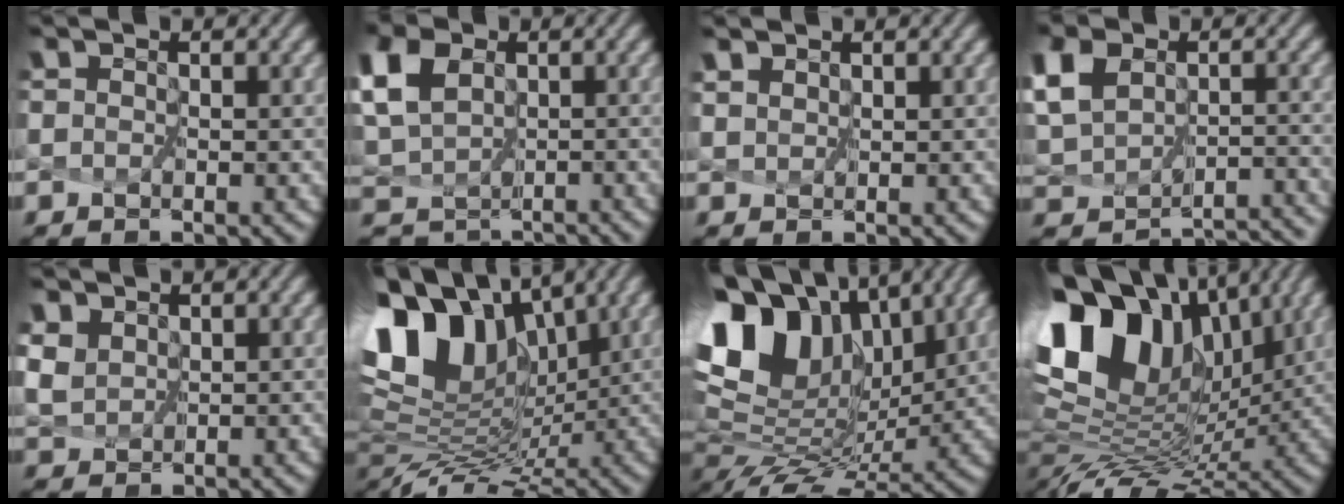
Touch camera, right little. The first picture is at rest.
{"total": 6.0, "force": [0.8, 4.9, 3.4], "torque": [-0.100, 0.005, 0.028]}
{"total": 1.2, "force": [1.1, 0.4, 0.1], "torque": [-0.020, -0.004, 0.033]}
{"total": 8.3, "force": [-3.3, 6.5, 3.9], "torque": [-0.080, -0.017, -0.023]}
{"total": 2.4, "force": [1.6, 1.6, 0.7], "torque": [-0.052, 0.001, 0.051]}
{"total": 10.7, "force": [3.7, 6.2, 7.9], "torque": [-0.158, 0.010, 0.075]}
{"total": 11.4, "force": [5.3, 6.6, 7.7], "torque": [-0.151, 0.024, 0.108]}
{"total": 12.7, "force": [5.6, 7.1, 9.0], "torque": [-0.186, 0.024, 0.115]}